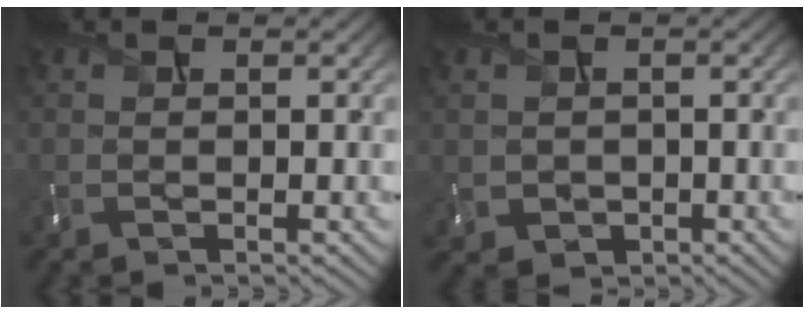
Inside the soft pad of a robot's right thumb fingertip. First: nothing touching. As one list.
[{"total": 2.4, "force": [-0.4, 2.3, 0.6], "torque": [-0.024, -0.018, -0.004]}]